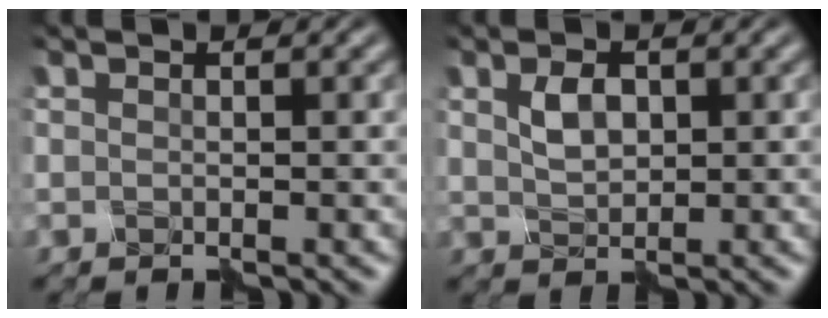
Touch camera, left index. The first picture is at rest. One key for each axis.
{"total": 2.3, "fx": 0.5, "fy": 1.4, "fz": 1.7, "tx": -0.036, "ty": 0.000, "tz": 0.012}